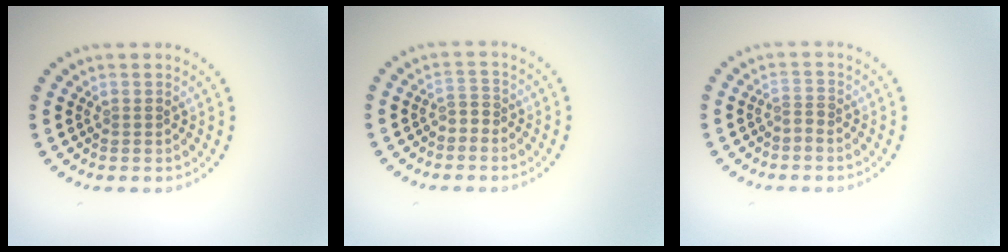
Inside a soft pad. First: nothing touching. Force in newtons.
{"total": 1.1, "press": 0.8, "slide": 0.8}
{"total": 0.9, "press": 0.4, "slide": 0.8}